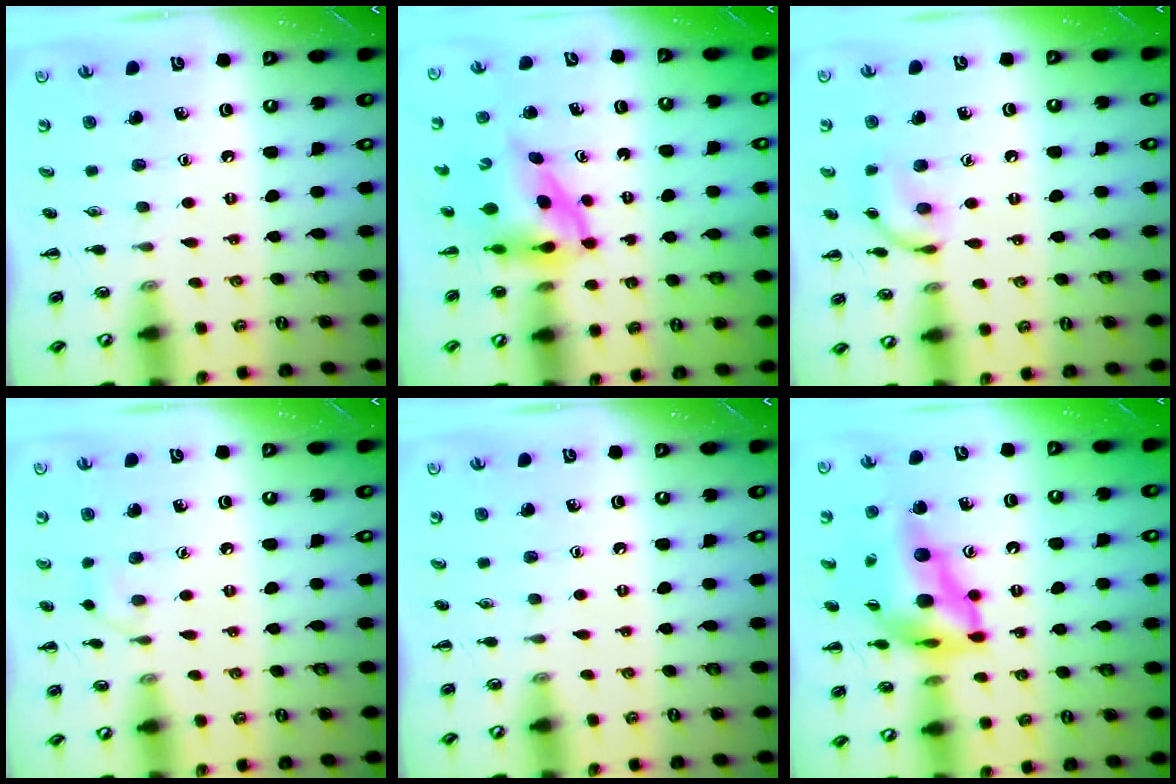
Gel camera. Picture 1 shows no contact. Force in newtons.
{"total": 3.7, "press": 3.7, "slide": 0.7}
{"total": 9.9, "press": 9.9, "slide": 0.5}
{"total": 5.4, "press": 5.0, "slide": 2.0}
{"total": 0.0}
{"total": 16.7, "press": 15.8, "slide": 5.4}